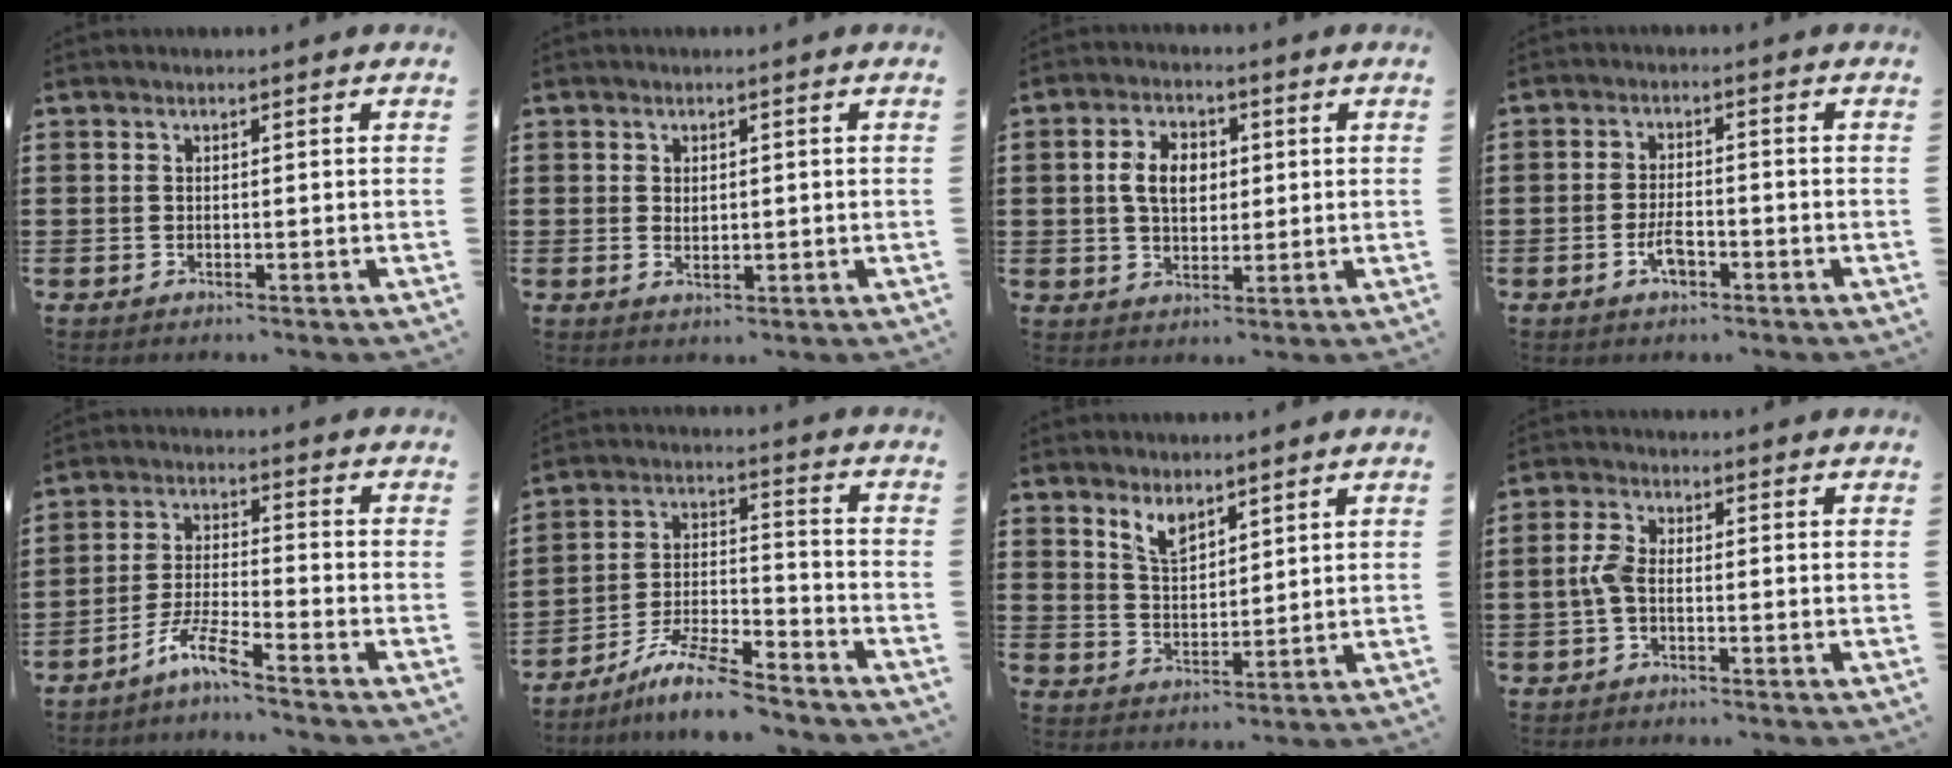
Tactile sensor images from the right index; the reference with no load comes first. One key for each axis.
{"total": 1.2, "fx": 0.3, "fy": 0.8, "fz": 0.9, "tx": -0.011, "ty": 0.004, "tz": 0.002}
{"total": 5.8, "fx": 0.7, "fy": 3.9, "fz": 4.3, "tx": -0.092, "ty": 0.010, "tz": 0.006}
{"total": 3.8, "fx": -1.7, "fy": 1.6, "fz": 3.0, "tx": -0.067, "ty": -0.001, "tz": -0.035}
{"total": 5.9, "fx": -4.9, "fy": 0.3, "fz": 3.4, "tx": -0.085, "ty": -0.008, "tz": -0.099}
{"total": 8.9, "fx": -7.9, "fy": 1.2, "fz": 4.0, "tx": -0.072, "ty": 0.013, "tz": -0.152}
{"total": 4.2, "fx": 3.5, "fy": 1.6, "fz": 1.7, "tx": -0.044, "ty": -0.003, "tz": 0.065}
{"total": 3.2, "fx": -0.8, "fy": 1.5, "fz": 2.8, "tx": -0.073, "ty": -0.002, "tz": -0.022}